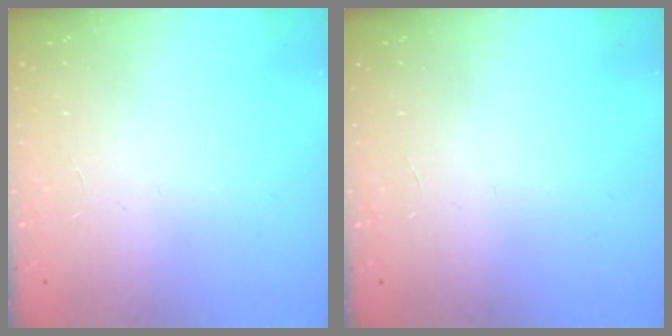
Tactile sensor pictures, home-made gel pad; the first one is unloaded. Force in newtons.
{"total": 0.0}